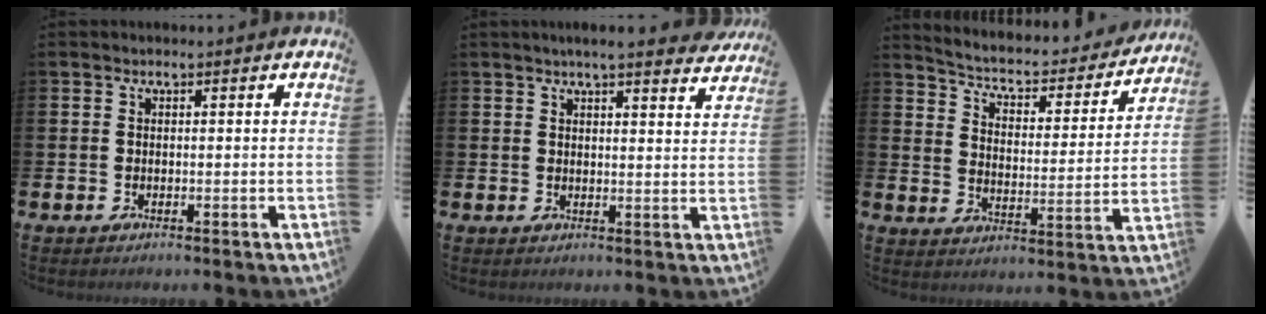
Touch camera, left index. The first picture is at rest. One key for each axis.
{"total": 4.6, "fx": 4.4, "fy": -0.2, "fz": 1.5, "tx": -0.024, "ty": -0.022, "tz": 0.075}
{"total": 4.8, "fx": 4.3, "fy": 1.5, "fz": 1.5, "tx": -0.048, "ty": -0.039, "tz": 0.062}